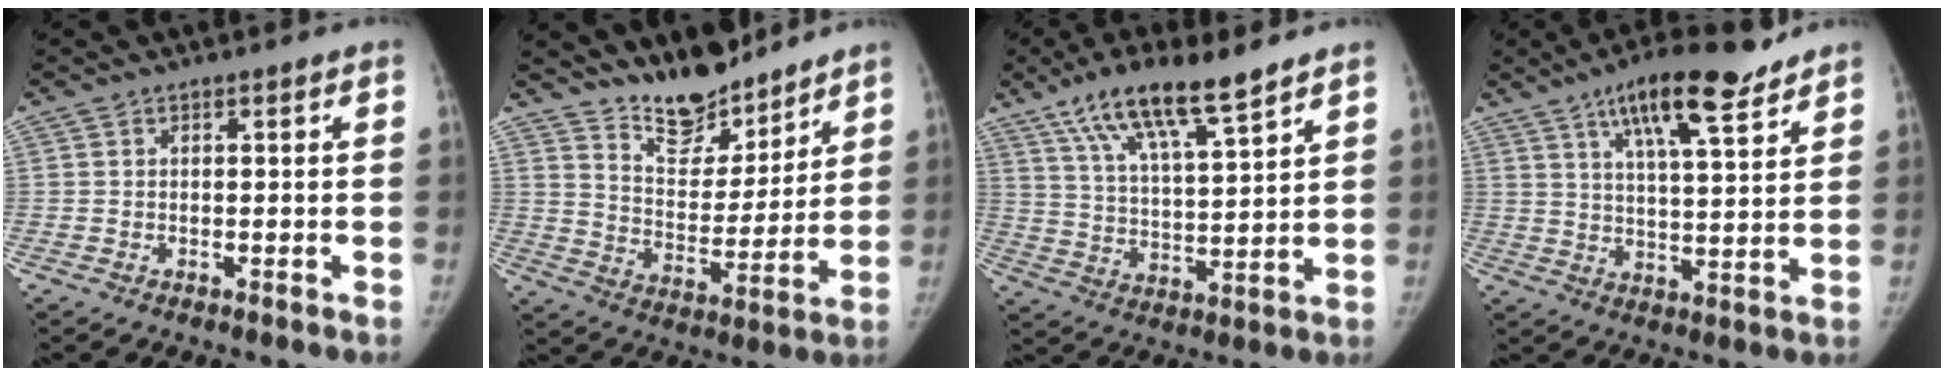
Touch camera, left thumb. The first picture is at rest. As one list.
[{"total": 12.0, "force": [10.5, 4.5, 3.6], "torque": [-0.022, -0.080, 0.188]}, {"total": 14.7, "force": [9.8, 3.3, 10.4], "torque": [-0.173, -0.035, 0.184]}, {"total": 14.2, "force": [9.1, 3.8, 10.2], "torque": [-0.141, -0.037, 0.146]}]